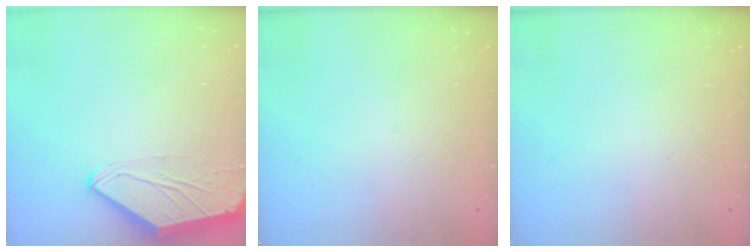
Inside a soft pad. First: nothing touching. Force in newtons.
{"total": 0.0}
{"total": 0.0}